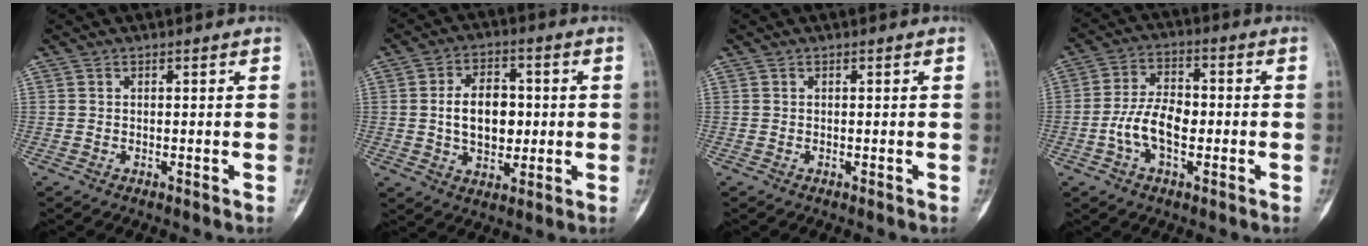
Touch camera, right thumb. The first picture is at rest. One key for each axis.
{"total": 10.3, "fx": 0.3, "fy": 6.9, "fz": 7.7, "tx": -0.098, "ty": 0.009, "tz": 0.006}
{"total": 0.0}
{"total": 9.5, "fx": -2.0, "fy": 5.4, "fz": 7.5, "tx": -0.140, "ty": 0.024, "tz": -0.042}